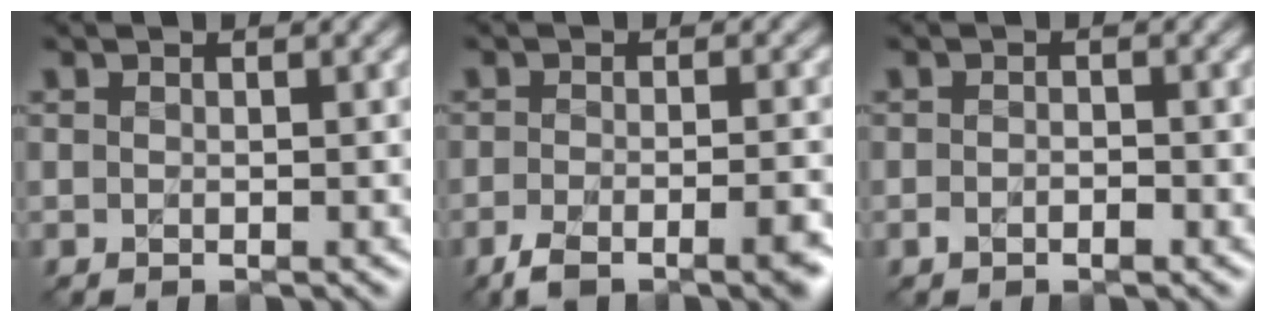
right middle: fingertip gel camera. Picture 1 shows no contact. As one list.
[{"total": 5.6, "force": [-3.7, 1.6, 4.0], "torque": [-0.065, -0.008, -0.061]}, {"total": 1.3, "force": [-0.6, 0.6, 1.0], "torque": [-0.018, 0.000, -0.011]}]